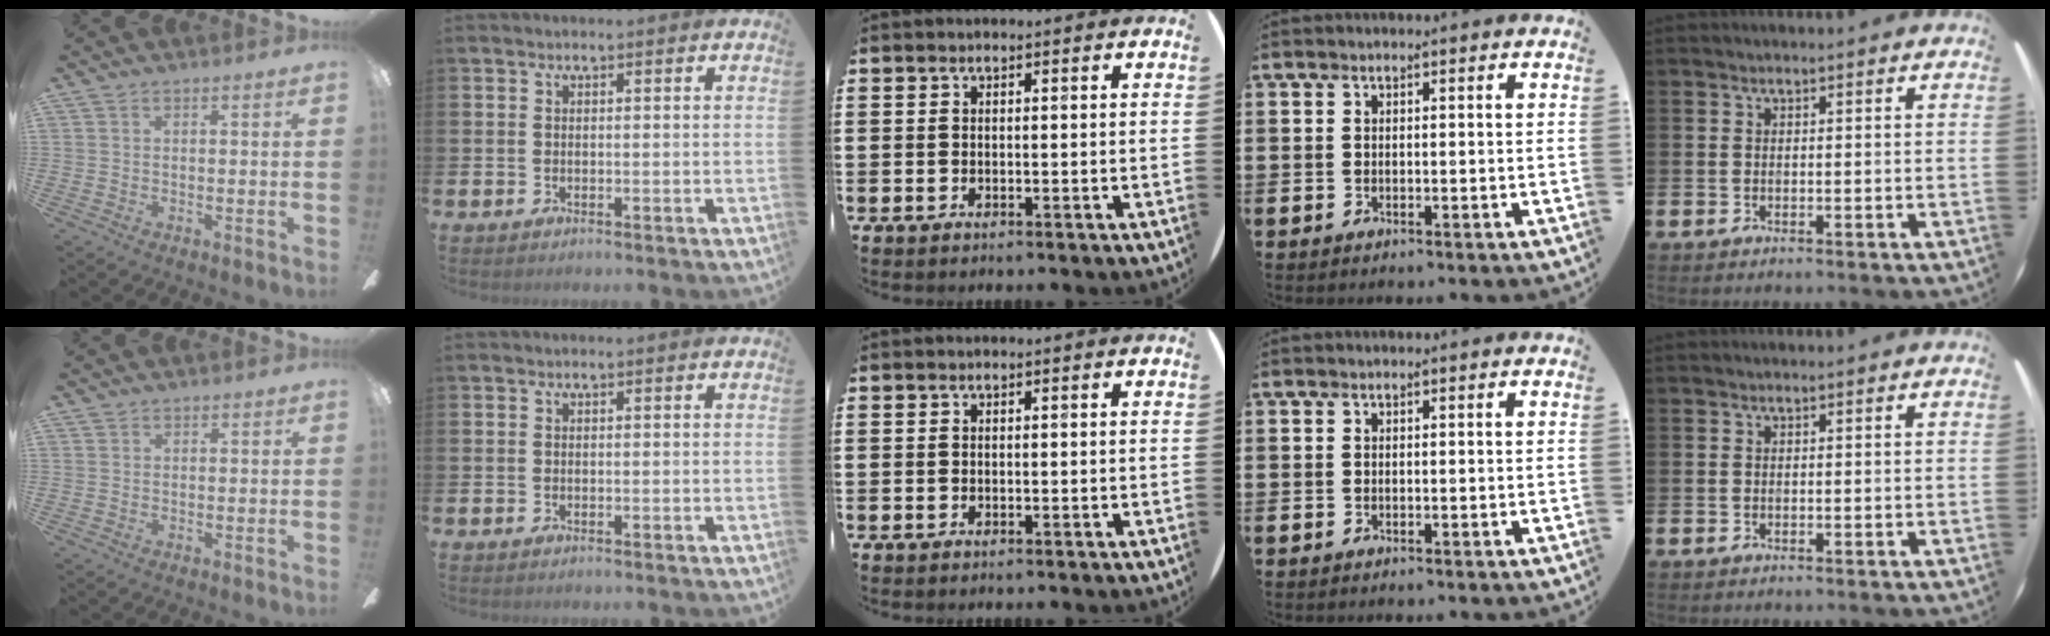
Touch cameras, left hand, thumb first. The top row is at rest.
{"thumb": {"total": 0.5, "force": [0.4, 0.3, -0.1], "torque": [0.004, 0.003, 0.007]}}